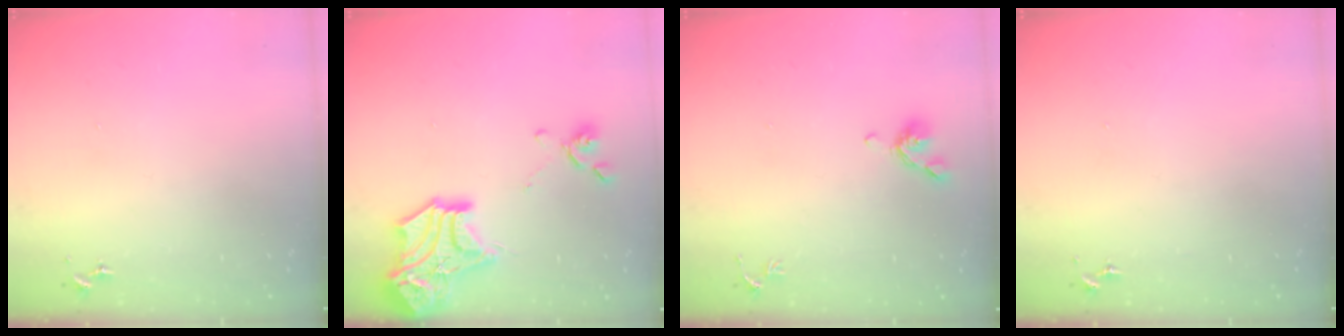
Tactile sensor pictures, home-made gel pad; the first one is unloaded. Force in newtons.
{"total": 19.5, "press": 19.4, "slide": 2.1}
{"total": 7.2, "press": 7.1, "slide": 1.2}
{"total": 0.0}